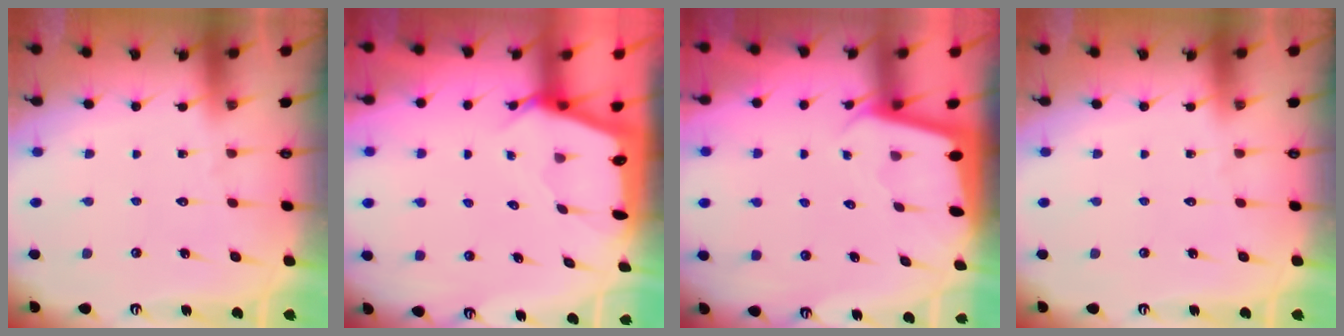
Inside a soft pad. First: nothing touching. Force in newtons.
{"total": 2.4, "press": 2.4, "slide": 0.2}
{"total": 1.8, "press": 1.8, "slide": 0.1}
{"total": 0.0}